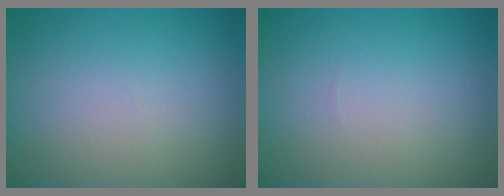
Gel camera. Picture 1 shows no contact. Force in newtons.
{"total": 0.0}